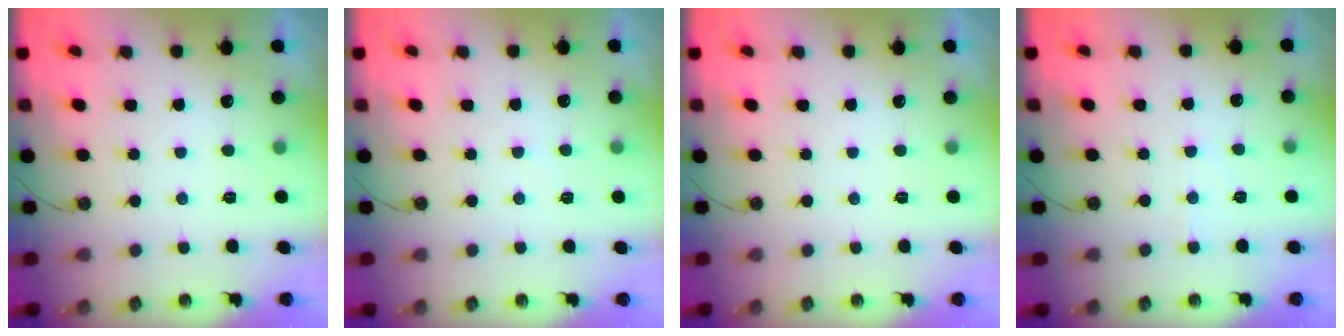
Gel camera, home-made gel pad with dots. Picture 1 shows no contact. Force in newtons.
{"total": 2.0, "press": 2.0, "slide": 0.3}
{"total": 0.0}
{"total": 3.6, "press": 3.6, "slide": 0.5}